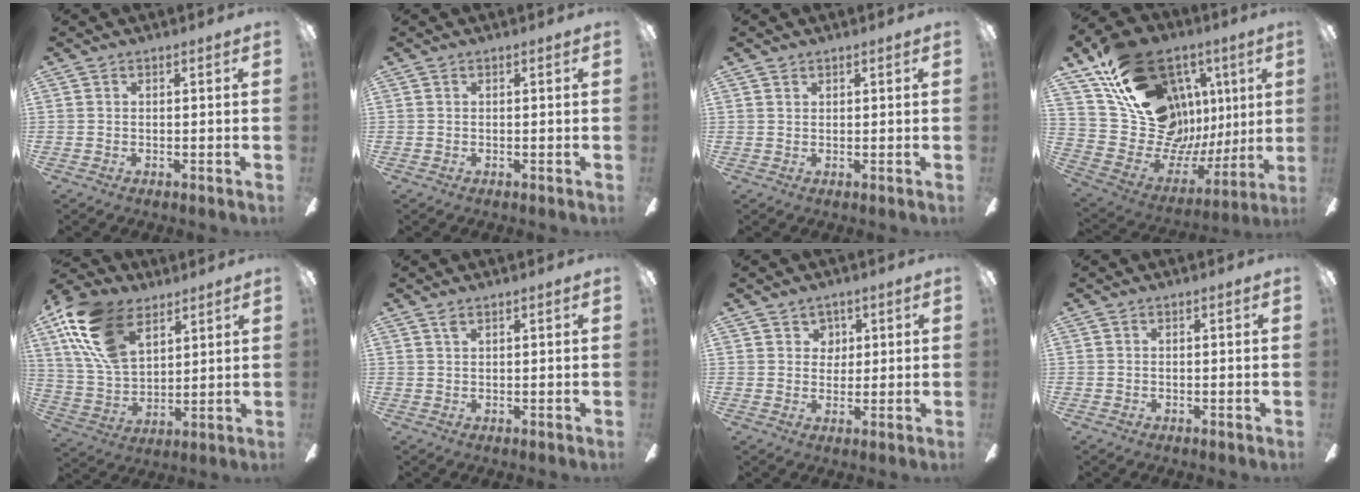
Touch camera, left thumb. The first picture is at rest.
{"total": 0.0}
{"total": 0.9, "force": [0.8, 0.4, 0.0], "torque": [-0.001, 0.000, 0.015]}
{"total": 24.4, "force": [12.6, 16.8, 12.4], "torque": [-0.206, -0.084, 0.268]}
{"total": 18.8, "force": [10.0, 11.0, 11.6], "torque": [-0.252, -0.024, 0.187]}
{"total": 1.2, "force": [1.0, 0.3, 0.6], "torque": [-0.015, 0.002, 0.017]}
{"total": 3.7, "force": [2.0, 3.1, 0.3], "torque": [0.005, -0.005, 0.031]}
{"total": 0.0}